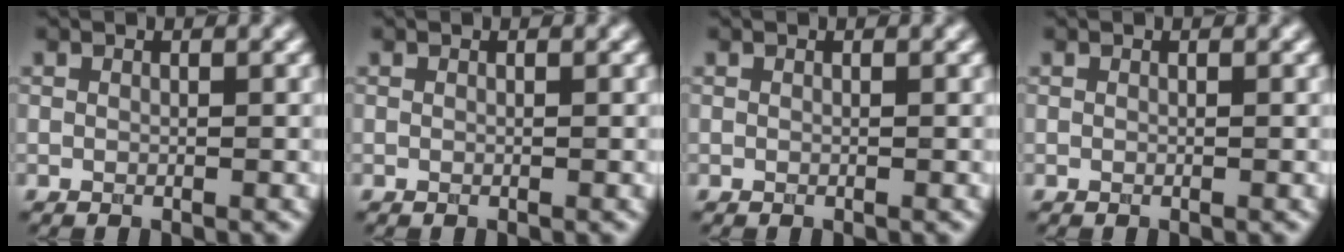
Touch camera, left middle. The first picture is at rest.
{"total": 0.0}
{"total": 0.0}
{"total": 0.0}